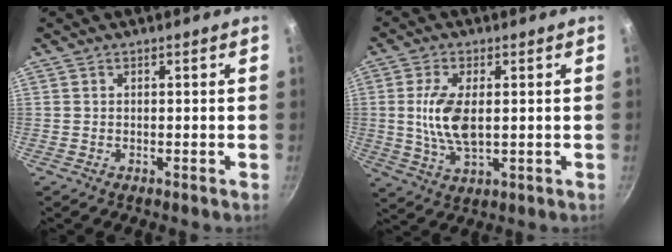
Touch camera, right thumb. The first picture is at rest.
{"total": 9.2, "force": [0.7, 4.4, 8.0], "torque": [-0.157, -0.005, 0.014]}